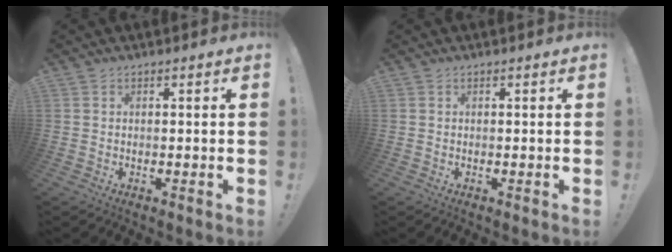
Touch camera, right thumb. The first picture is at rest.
{"total": 0.0}